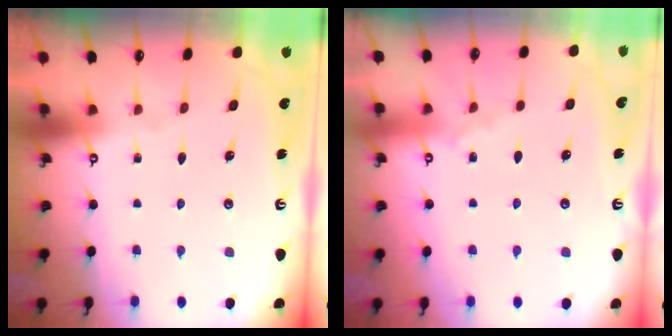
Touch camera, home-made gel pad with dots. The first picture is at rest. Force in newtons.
{"total": 2.8, "press": 2.8, "slide": 0.5}